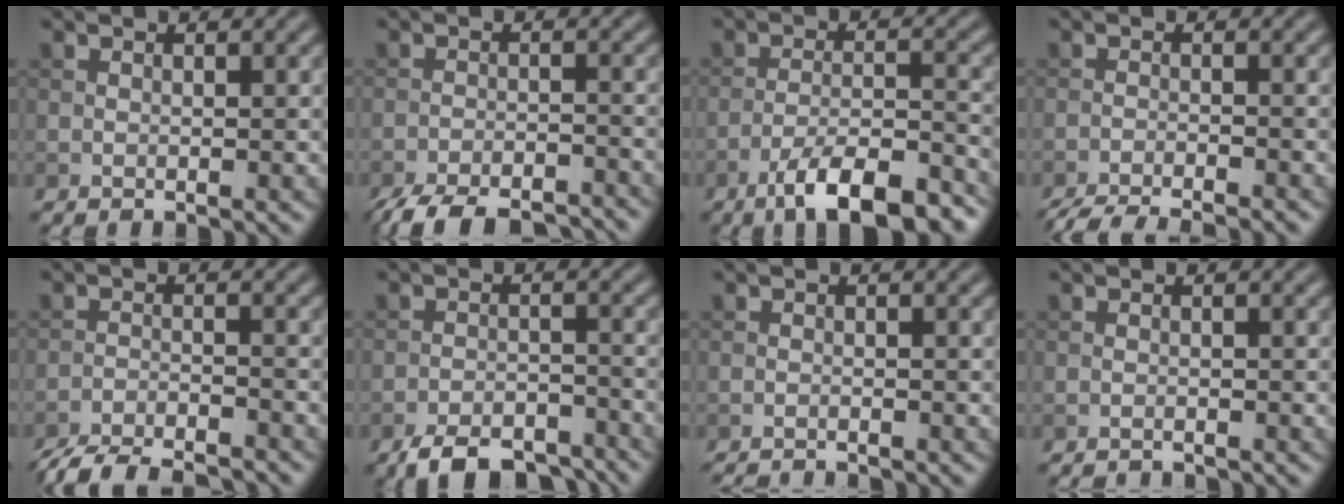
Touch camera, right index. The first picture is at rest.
{"total": 8.8, "force": [-8.1, 1.9, 3.1], "torque": [-0.053, -0.019, -0.125]}
{"total": 9.3, "force": [-6.5, 2.5, 6.2], "torque": [-0.096, 0.002, -0.110]}
{"total": 6.4, "force": [-5.9, 0.8, 2.2], "torque": [-0.039, -0.017, -0.095]}
{"total": 7.9, "force": [-7.5, 1.3, 2.4], "torque": [-0.046, -0.018, -0.122]}
{"total": 6.5, "force": [-5.3, 2.3, 2.9], "torque": [-0.041, -0.008, -0.093]}
{"total": 2.3, "force": [-2.2, 0.2, 0.6], "torque": [-0.013, -0.006, -0.038]}
{"total": 1.2, "force": [-1.1, 0.1, 0.1], "torque": [0.002, -0.004, -0.020]}